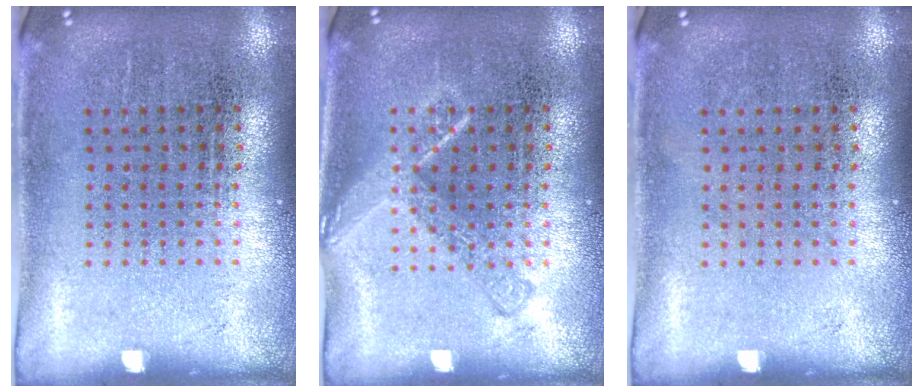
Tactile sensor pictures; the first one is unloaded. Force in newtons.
{"total": 2.3, "press": 2.3, "slide": 0.4}
{"total": 0.0}